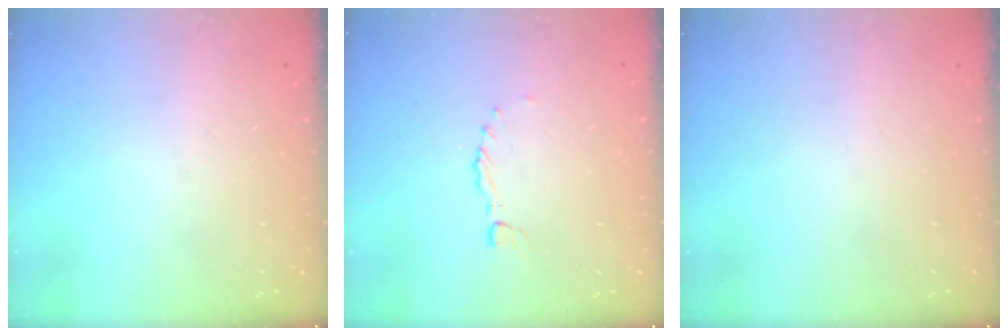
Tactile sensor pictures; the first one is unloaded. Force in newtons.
{"total": 0.0}
{"total": 0.0}